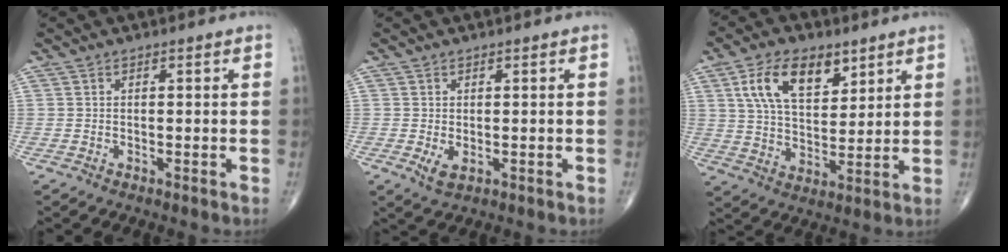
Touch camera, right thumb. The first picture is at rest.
{"total": 2.3, "force": [-0.3, 1.3, 1.9], "torque": [-0.029, -0.003, 0.002]}
{"total": 12.9, "force": [6.1, 7.0, 9.0], "torque": [-0.140, -0.020, 0.117]}